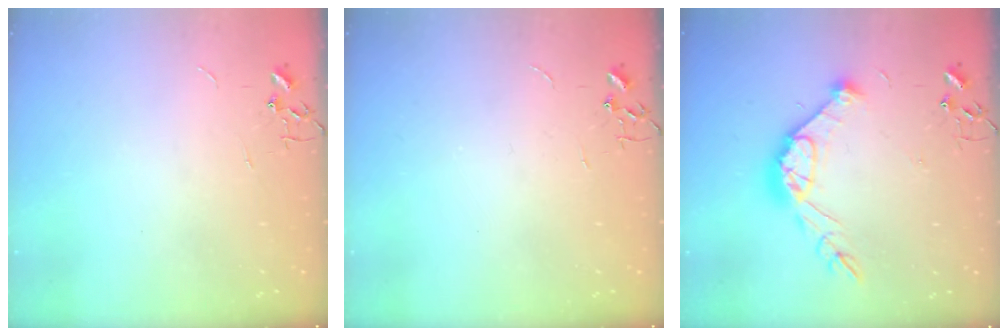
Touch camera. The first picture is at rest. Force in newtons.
{"total": 0.0}
{"total": 14.4, "press": 14.4, "slide": 0.8}